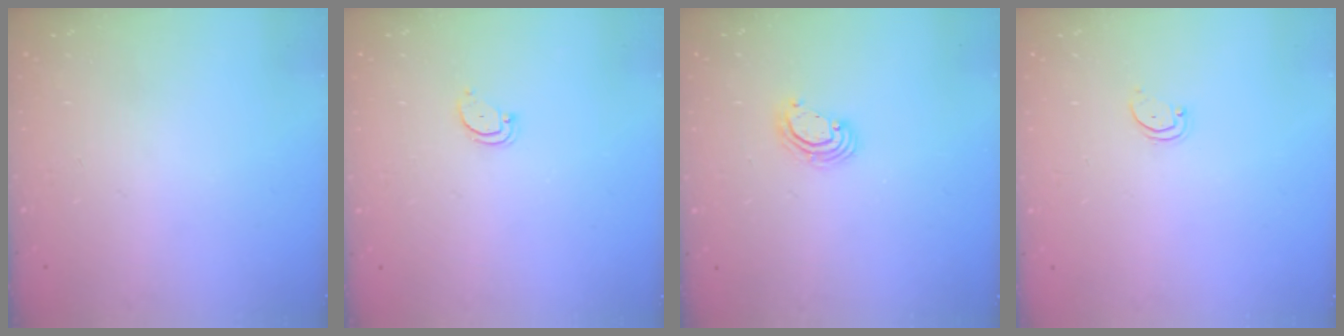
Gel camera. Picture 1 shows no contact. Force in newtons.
{"total": 2.4, "press": 2.4, "slide": 0.2}
{"total": 3.5, "press": 3.5, "slide": 0.2}
{"total": 1.5, "press": 1.5, "slide": 0.1}